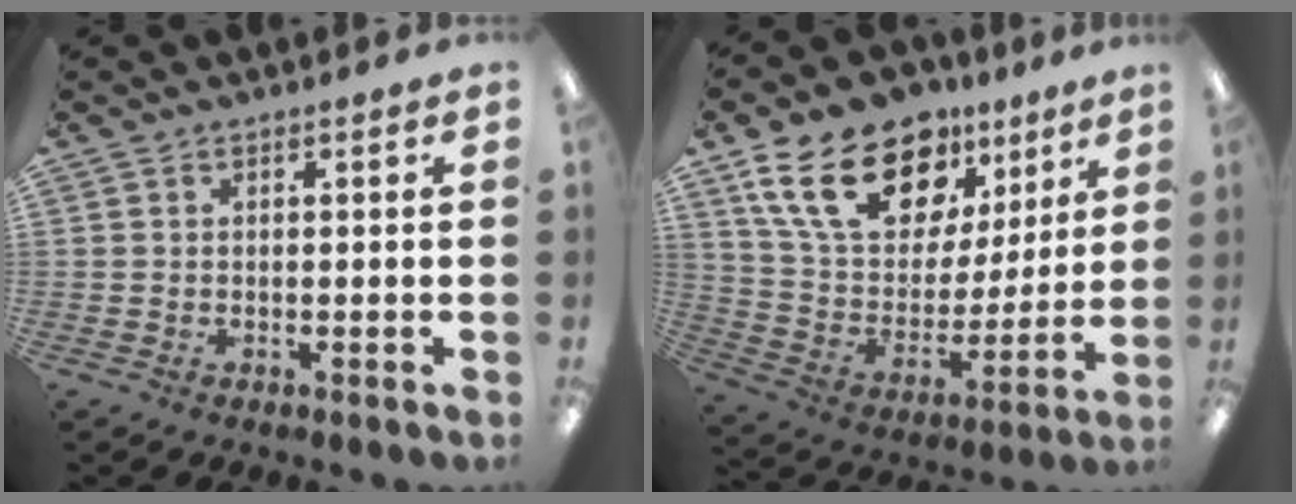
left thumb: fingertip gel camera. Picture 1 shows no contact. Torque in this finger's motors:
{"motor_torque": [0.31, 0.80, 1.50, -1.27, 0.31]}